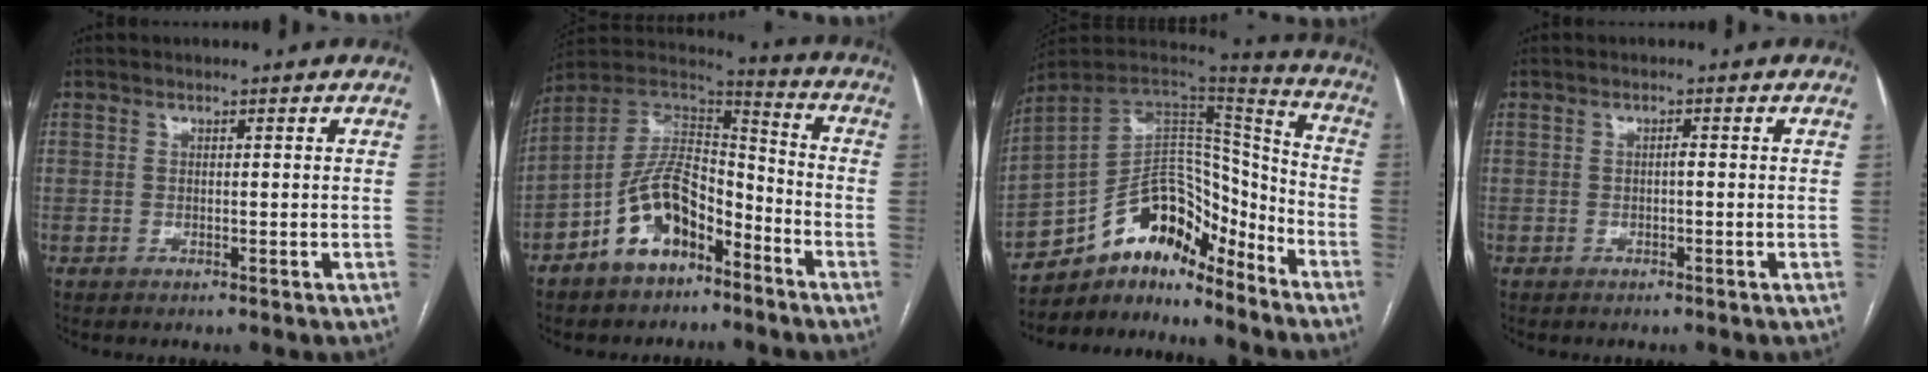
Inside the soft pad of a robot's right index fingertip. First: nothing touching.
{"total": 12.8, "force": [-7.1, 6.4, 8.6], "torque": [-0.161, 0.028, -0.127]}
{"total": 17.6, "force": [-13.5, 6.8, 9.0], "torque": [-0.141, 0.057, -0.229]}
{"total": 0.6, "force": [-0.2, 0.1, 0.6], "torque": [-0.010, 0.002, -0.002]}